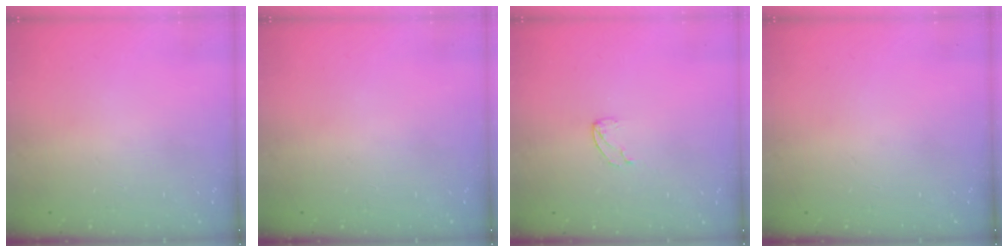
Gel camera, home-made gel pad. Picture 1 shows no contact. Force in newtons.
{"total": 0.0}
{"total": 2.5, "press": 2.5, "slide": 0.2}
{"total": 0.0}